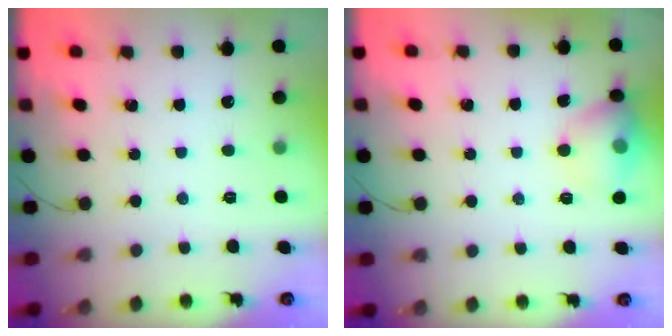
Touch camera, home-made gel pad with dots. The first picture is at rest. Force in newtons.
{"total": 12.0, "press": 11.5, "slide": 3.4}